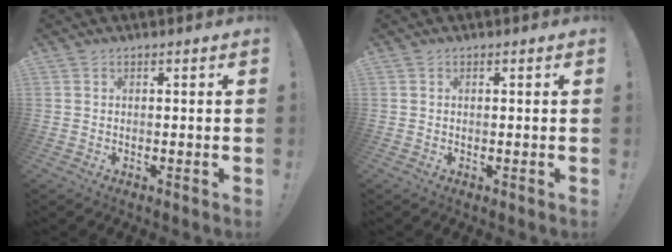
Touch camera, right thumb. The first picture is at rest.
{"total": 0.0}